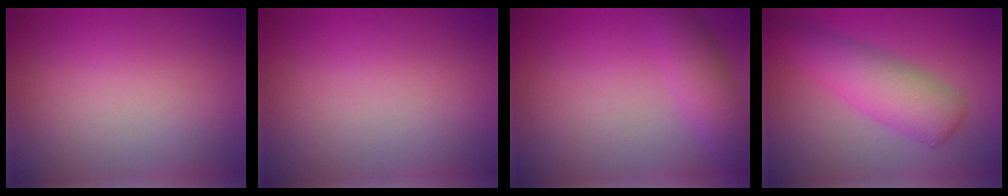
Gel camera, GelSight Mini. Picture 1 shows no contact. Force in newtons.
{"total": 0.0}
{"total": 3.5, "press": 3.5, "slide": 0.1}
{"total": 5.0, "press": 5.0, "slide": 0.2}